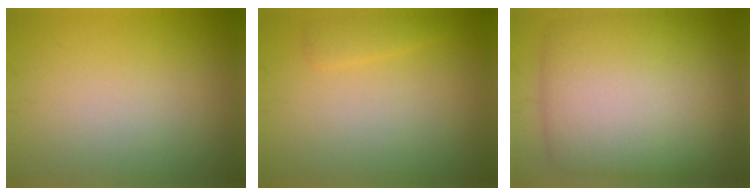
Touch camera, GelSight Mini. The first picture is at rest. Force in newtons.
{"total": 1.4, "press": 1.4, "slide": 0.1}
{"total": 14.0, "press": 14.0, "slide": 0.4}